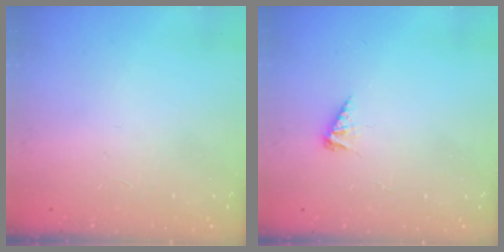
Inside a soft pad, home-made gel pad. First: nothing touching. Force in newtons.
{"total": 3.4, "press": 3.4, "slide": 0.5}